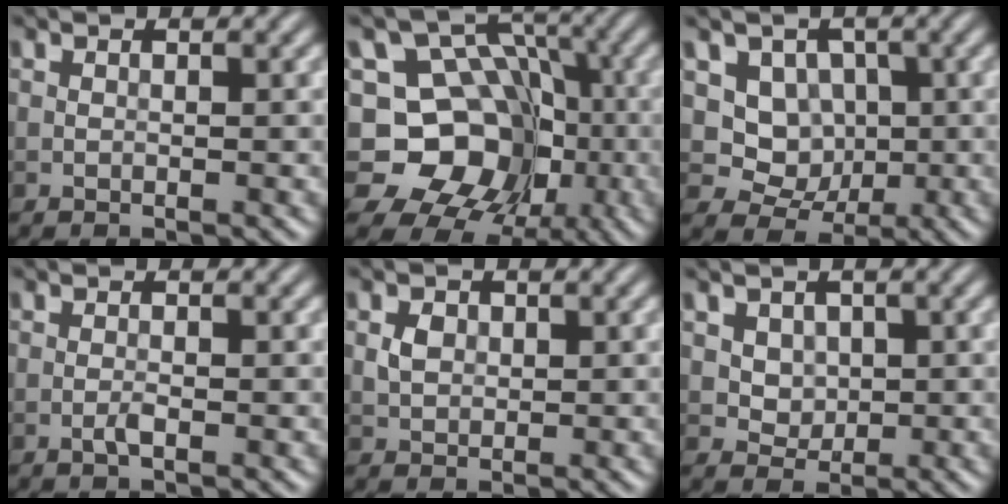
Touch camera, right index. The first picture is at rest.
{"total": 11.4, "force": [-2.1, 9.9, 5.3], "torque": [-0.075, 0.009, -0.069]}
{"total": 5.2, "force": [1.1, 4.5, 2.4], "torque": [-0.033, -0.010, 0.023]}
{"total": 0.9, "force": [-0.4, 0.1, 0.8], "torque": [-0.017, 0.000, -0.010]}
{"total": 1.6, "force": [0.3, 1.3, 0.9], "torque": [-0.016, 0.002, 0.003]}
{"total": 2.6, "force": [0.9, 2.1, 1.2], "torque": [-0.030, -0.001, 0.033]}